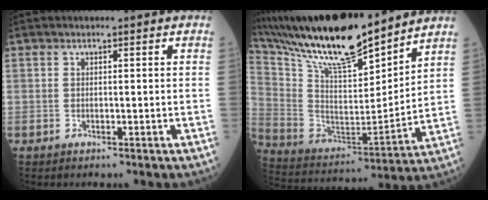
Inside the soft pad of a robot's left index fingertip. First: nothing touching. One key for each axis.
{"total": 21.3, "fx": 18.4, "fy": 2.7, "fz": 10.4, "tx": -0.203, "ty": -0.004, "tz": 0.331}